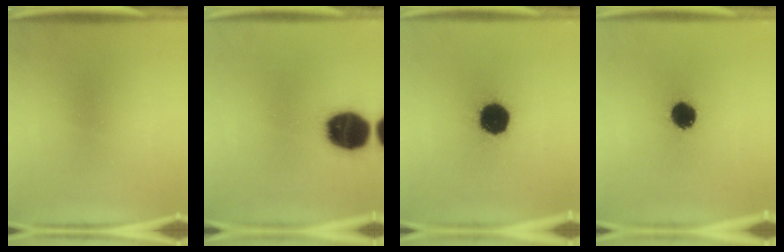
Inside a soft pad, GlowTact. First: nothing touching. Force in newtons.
{"total": 16.1}
{"total": 15.1}
{"total": 8.4}